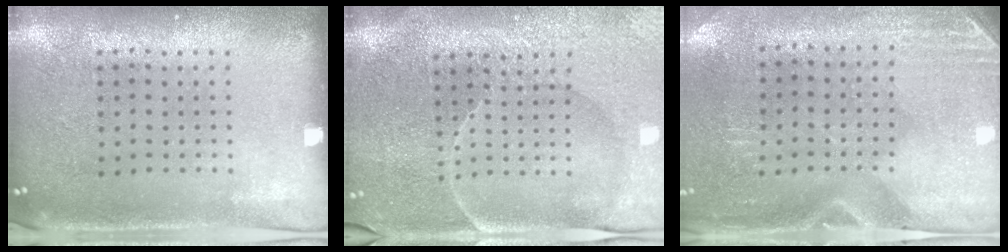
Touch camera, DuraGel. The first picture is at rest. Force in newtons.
{"total": 3.9, "press": 3.6, "slide": 1.4}
{"total": 2.9, "press": 2.5, "slide": 1.4}